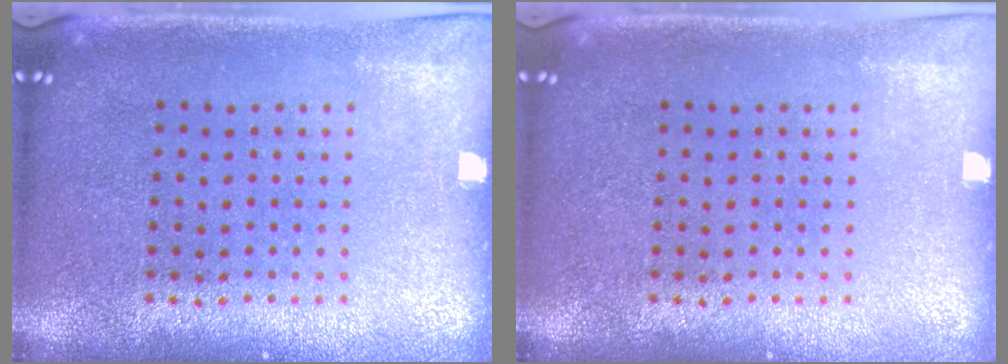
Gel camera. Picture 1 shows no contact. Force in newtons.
{"total": 0.0}